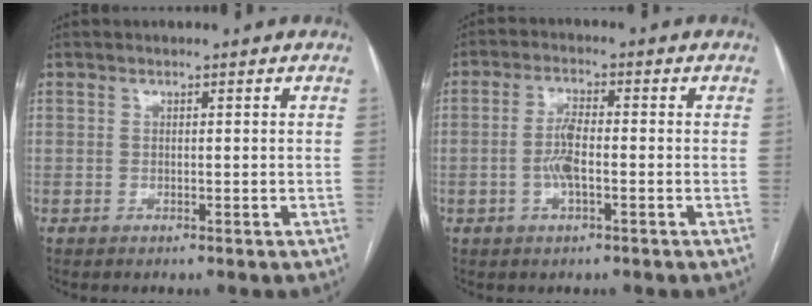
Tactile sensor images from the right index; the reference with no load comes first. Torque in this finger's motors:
{"motor_torque": [1.19, -0.03, 0.53, 0.12]}